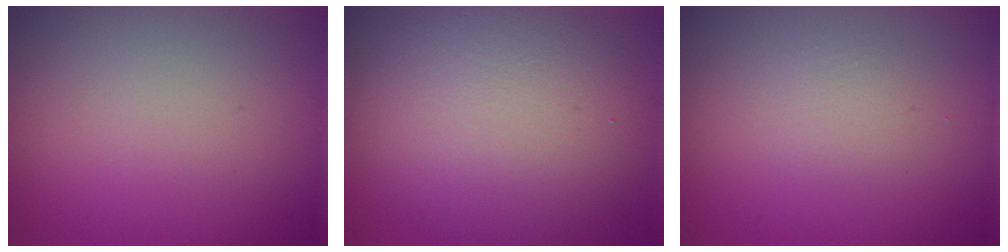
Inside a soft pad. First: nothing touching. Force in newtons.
{"total": 8.3, "press": 8.2, "slide": 1.0}
{"total": 1.3, "press": 1.3, "slide": 0.0}